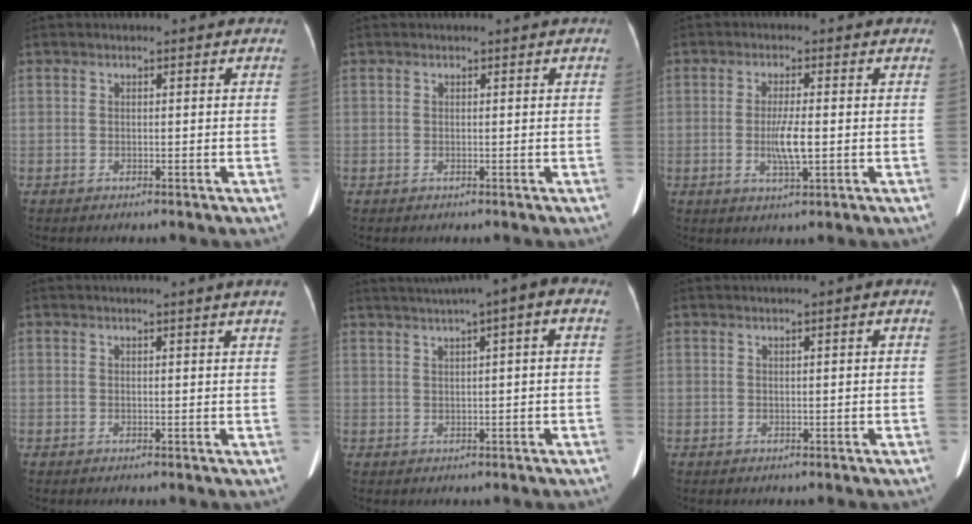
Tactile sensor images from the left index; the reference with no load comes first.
{"total": 0.0}
{"total": 4.1, "force": [-0.9, 0.5, 3.9], "torque": [-0.076, -0.020, -0.015]}
{"total": 2.9, "force": [2.3, -0.9, 1.6], "torque": [-0.019, -0.016, 0.016]}
{"total": 8.9, "force": [4.7, 0.4, 7.6], "torque": [-0.118, 0.023, 0.062]}
{"total": 0.7, "force": [0.0, -0.3, 0.6], "torque": [-0.014, -0.015, 0.002]}